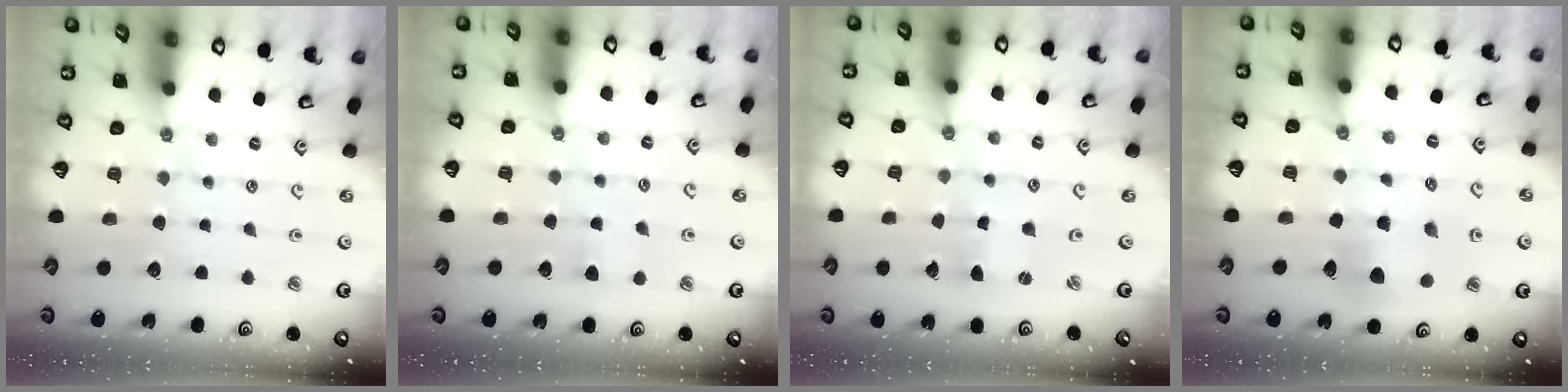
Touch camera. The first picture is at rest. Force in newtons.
{"total": 4.4, "press": 4.3, "slide": 0.8}
{"total": 2.5, "press": 2.5, "slide": 0.2}
{"total": 7.4, "press": 7.4, "slide": 0.7}